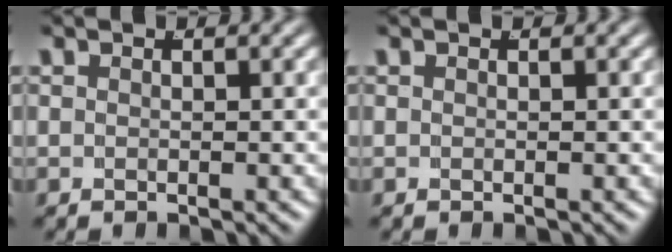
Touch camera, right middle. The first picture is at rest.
{"total": 0.0}